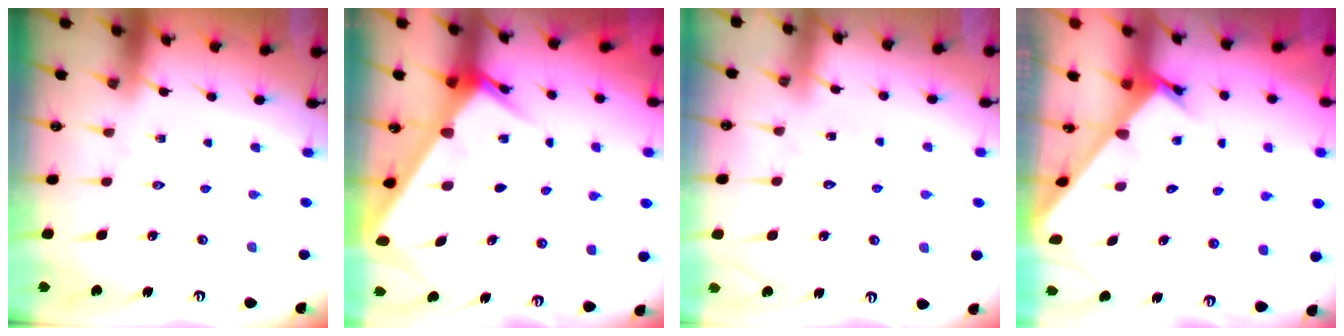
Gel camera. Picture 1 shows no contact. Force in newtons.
{"total": 4.2, "press": 4.2, "slide": 0.3}
{"total": 5.5, "press": 5.5, "slide": 0.5}
{"total": 2.3, "press": 2.3, "slide": 0.2}